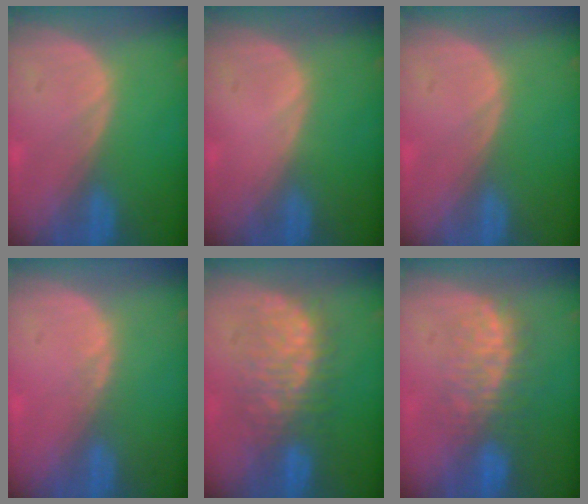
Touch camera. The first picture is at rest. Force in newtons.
{"total": 0.0}
{"total": 0.0}
{"total": 0.8, "press": 0.8, "slide": 0.3}
{"total": 8.0, "press": 8.0, "slide": 0.2}
{"total": 7.9, "press": 7.4, "slide": 2.8}